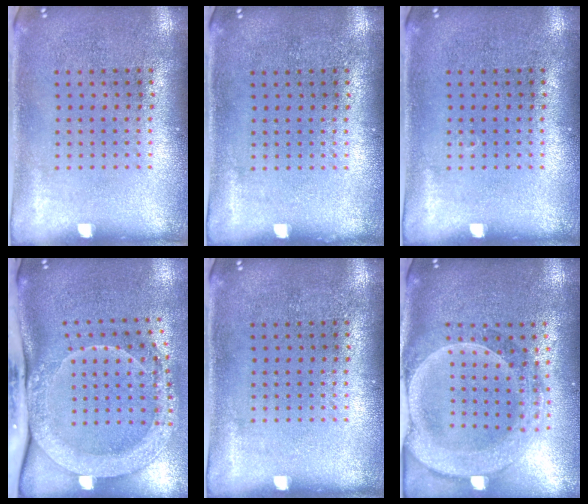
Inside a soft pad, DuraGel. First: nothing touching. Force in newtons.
{"total": 0.0}
{"total": 0.0}
{"total": 2.4, "press": 2.1, "slide": 1.1}
{"total": 0.0}
{"total": 2.6, "press": 2.3, "slide": 1.3}